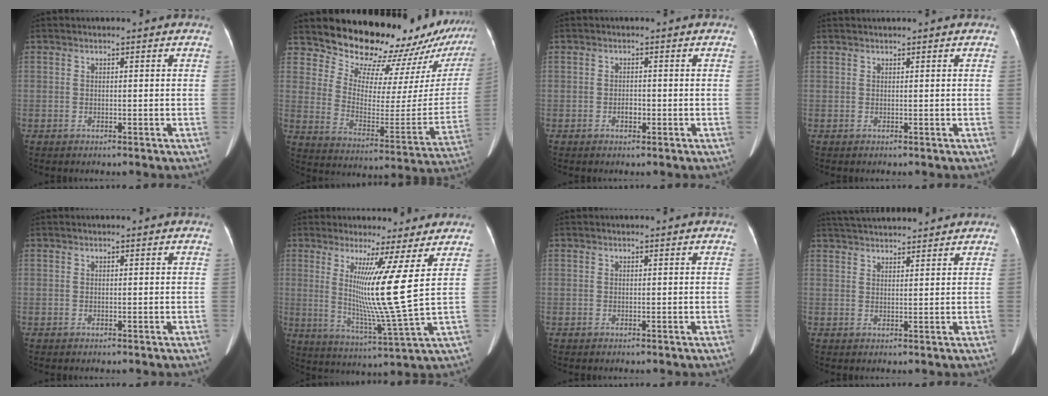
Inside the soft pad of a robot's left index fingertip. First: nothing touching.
{"total": 23.2, "force": [22.2, 4.0, 5.4], "torque": [-0.080, -0.127, 0.287]}
{"total": 1.1, "force": [-0.9, 0.5, 0.5], "torque": [-0.003, -0.006, -0.011]}
{"total": 1.9, "force": [1.7, -0.2, 0.8], "torque": [-0.012, 0.018, 0.025]}
{"total": 0.0}
{"total": 10.3, "force": [2.7, -2.9, 9.5], "torque": [-0.165, -0.046, 0.056]}
{"total": 0.0}
{"total": 11.8, "force": [11.0, 1.3, 4.1], "torque": [-0.070, 0.027, 0.163]}